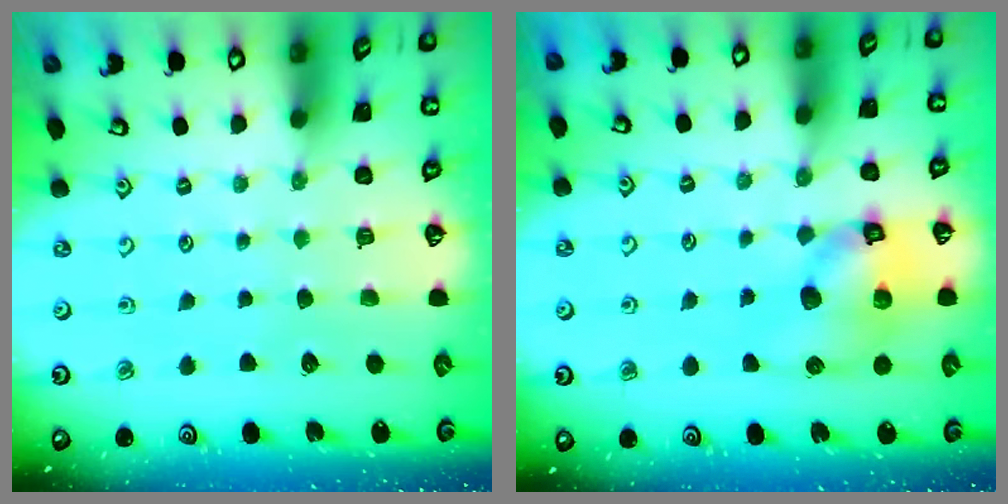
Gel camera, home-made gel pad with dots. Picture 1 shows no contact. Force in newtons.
{"total": 11.2, "press": 11.0, "slide": 1.8}